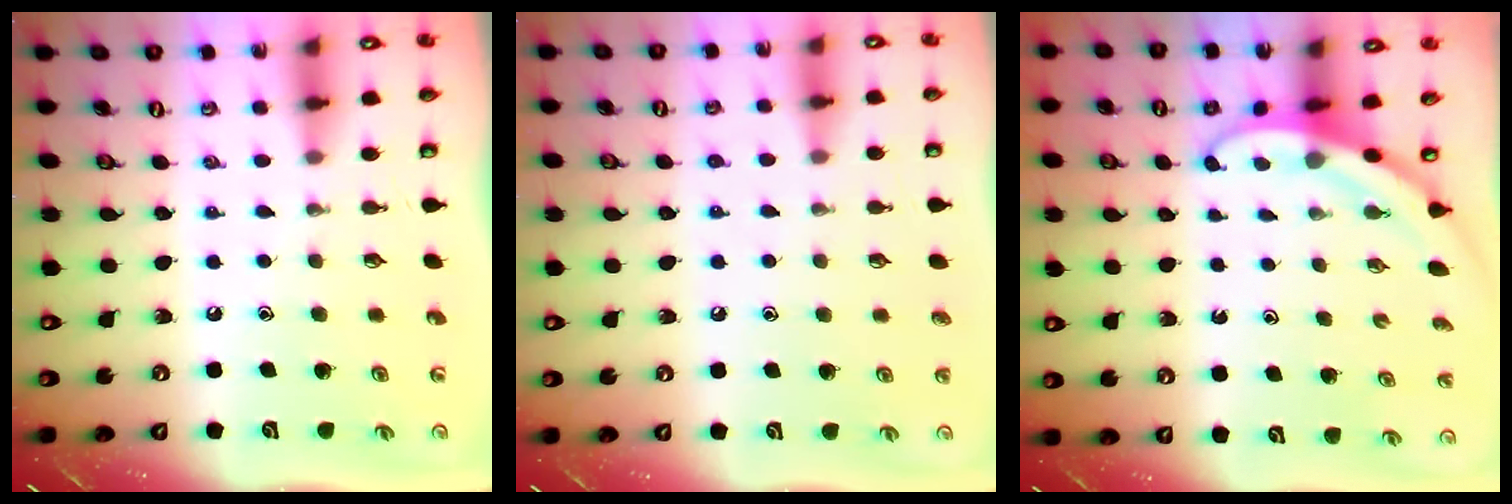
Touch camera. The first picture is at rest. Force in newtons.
{"total": 4.8, "press": 4.7, "slide": 0.2}
{"total": 3.4, "press": 3.4, "slide": 0.1}